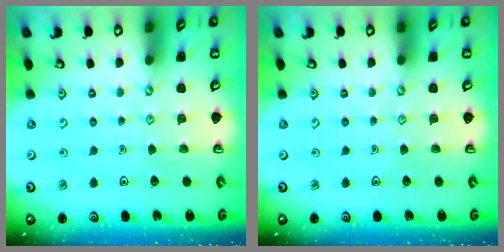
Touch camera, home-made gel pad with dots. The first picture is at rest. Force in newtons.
{"total": 0.0}